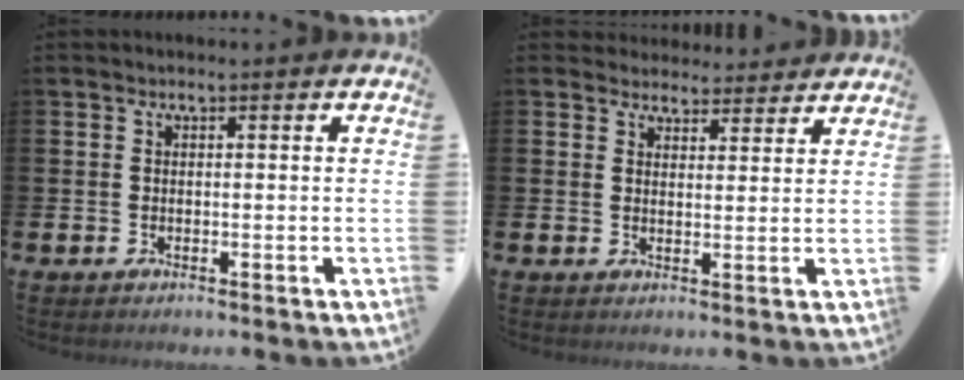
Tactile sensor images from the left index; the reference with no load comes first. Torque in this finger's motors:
{"motor_torque": [0.94, -1.20, 0.11, -0.04]}